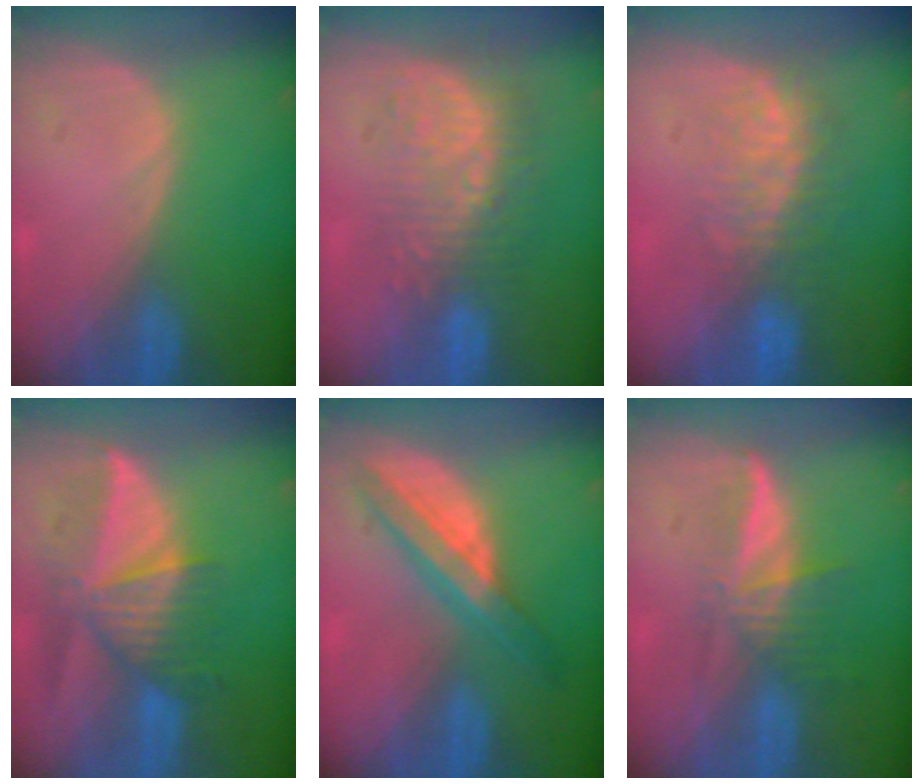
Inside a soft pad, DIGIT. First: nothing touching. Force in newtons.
{"total": 9.2, "press": 8.4, "slide": 3.9}
{"total": 7.5, "press": 7.0, "slide": 2.8}
{"total": 8.7, "press": 8.0, "slide": 3.5}
{"total": 6.4, "press": 6.4, "slide": 0.1}
{"total": 5.8, "press": 5.2, "slide": 2.6}